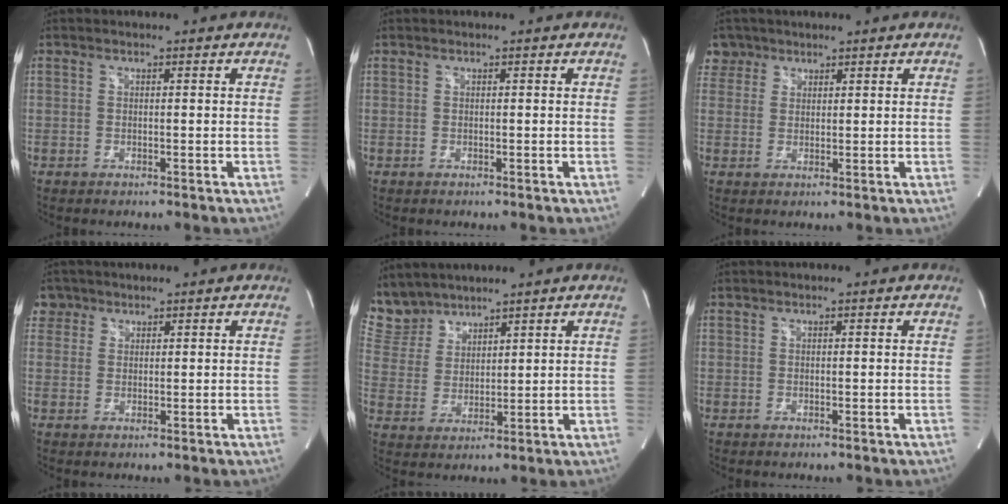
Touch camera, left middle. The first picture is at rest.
{"total": 0.0}
{"total": 3.5, "force": [2.3, 2.5, -0.4], "torque": [0.012, 0.009, 0.043]}
{"total": 3.3, "force": [2.0, 2.6, -0.1], "torque": [0.009, 0.010, 0.035]}
{"total": 7.6, "force": [7.1, 2.6, 0.2], "torque": [-0.016, 0.012, 0.161]}
{"total": 0.0}